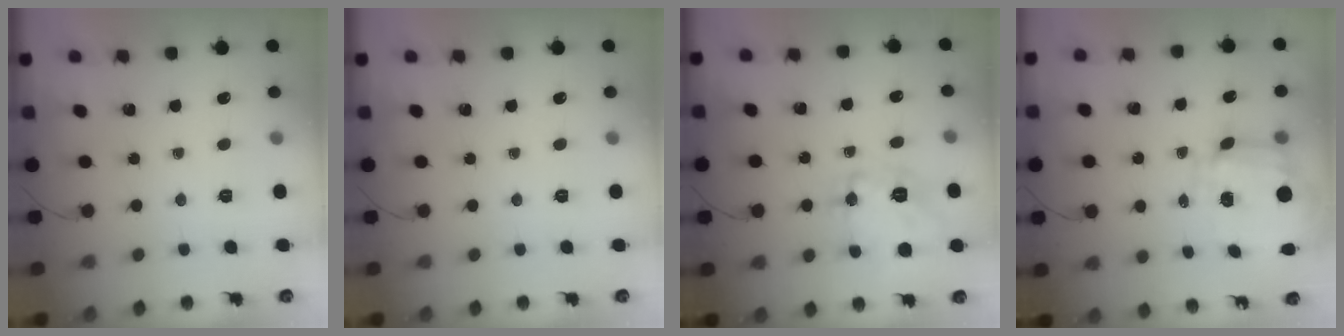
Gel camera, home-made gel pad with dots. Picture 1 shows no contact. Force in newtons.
{"total": 0.0}
{"total": 16.2, "press": 16.2, "slide": 0.9}
{"total": 3.6, "press": 3.3, "slide": 1.4}